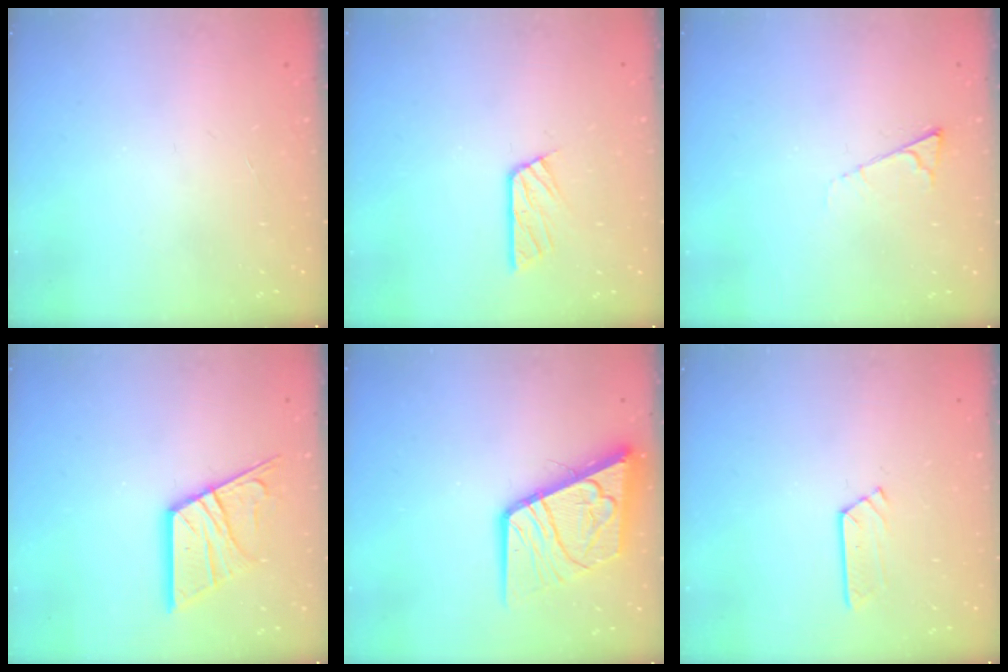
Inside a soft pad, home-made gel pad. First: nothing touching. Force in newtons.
{"total": 6.8, "press": 6.8, "slide": 0.5}
{"total": 5.5, "press": 5.4, "slide": 0.8}
{"total": 15.5, "press": 15.4, "slide": 1.7}
{"total": 16.8, "press": 16.7, "slide": 2.0}
{"total": 3.4, "press": 3.4, "slide": 0.4}